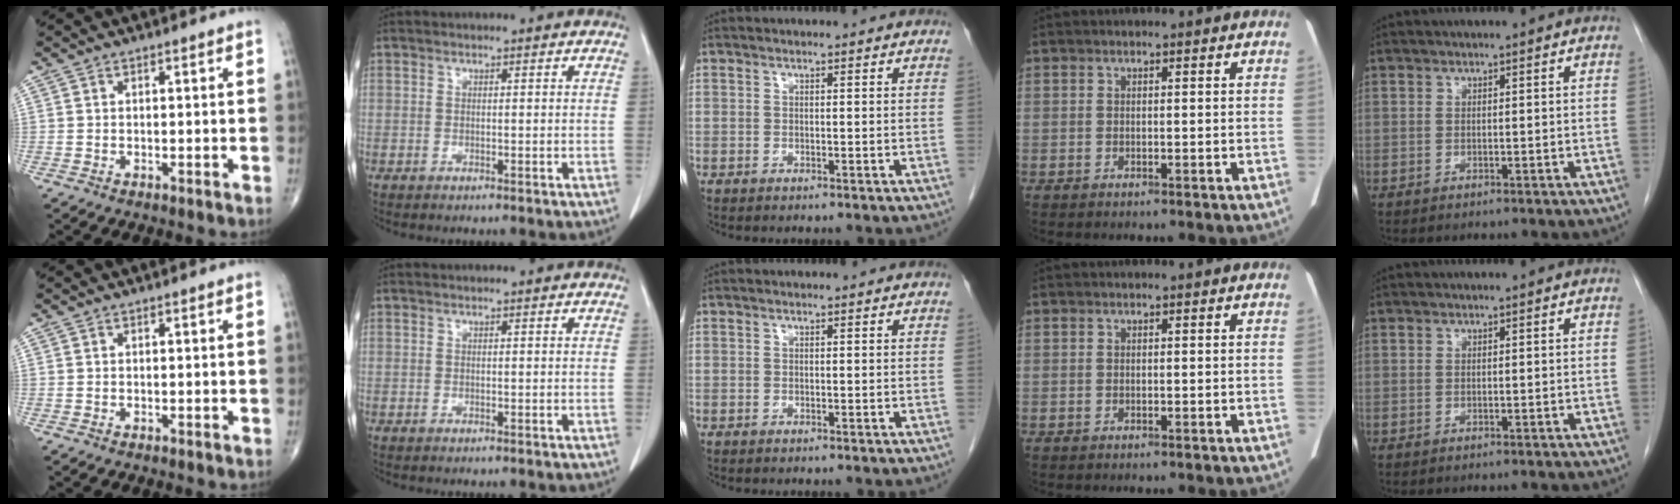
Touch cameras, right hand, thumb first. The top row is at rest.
{}